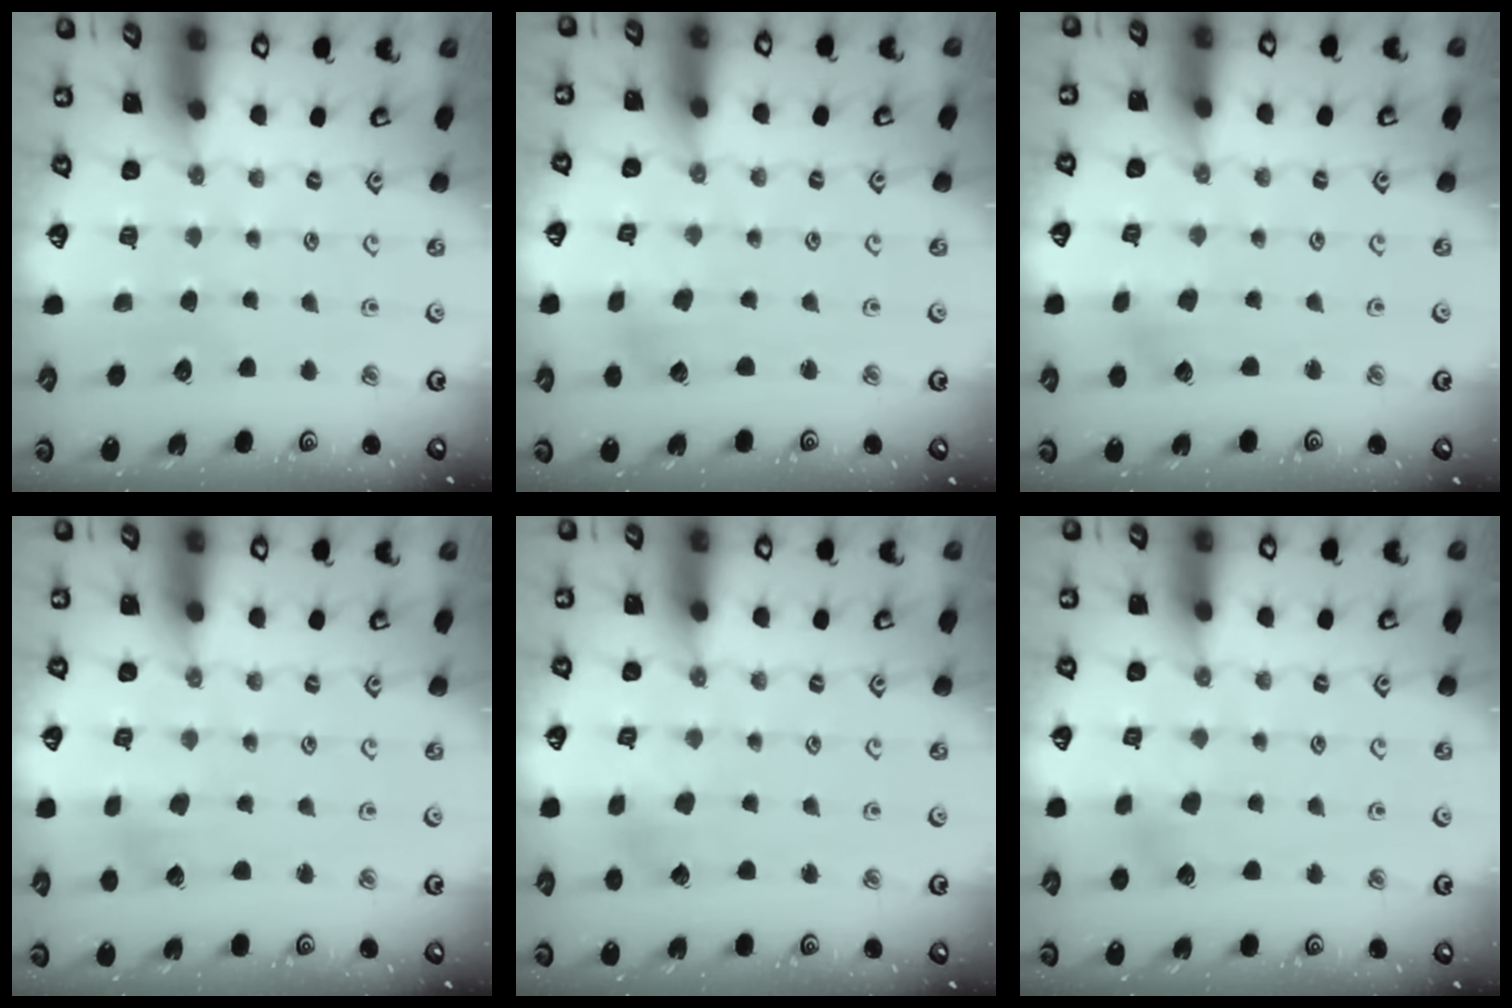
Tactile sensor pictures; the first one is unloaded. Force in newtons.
{"total": 1.2, "press": 1.1, "slide": 0.2}
{"total": 1.7, "press": 1.7, "slide": 0.3}
{"total": 1.1, "press": 1.1, "slide": 0.2}
{"total": 3.2, "press": 3.2, "slide": 0.2}
{"total": 5.0, "press": 4.9, "slide": 0.8}